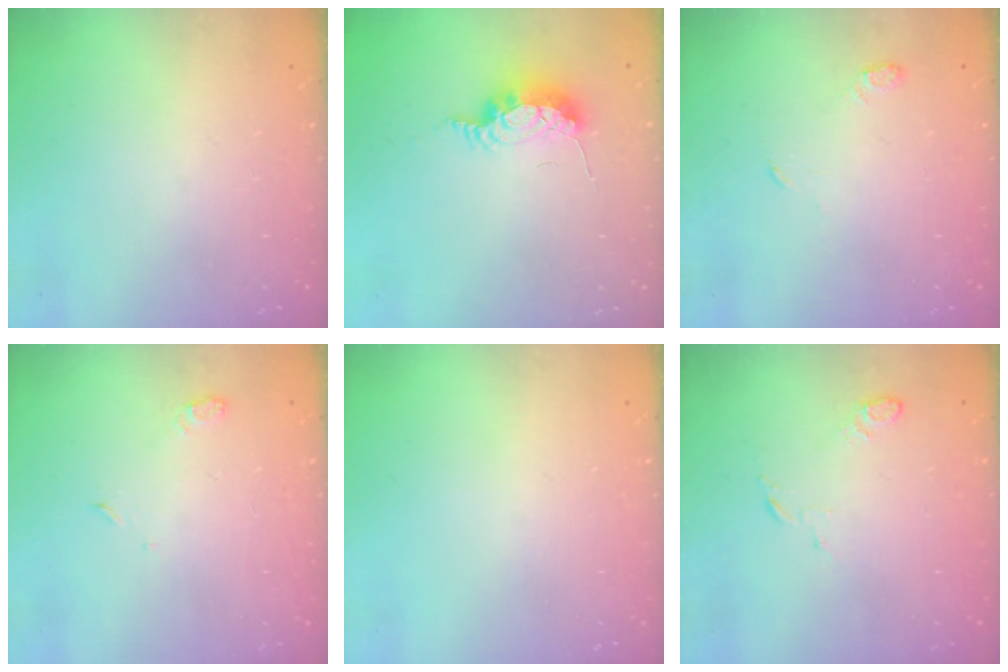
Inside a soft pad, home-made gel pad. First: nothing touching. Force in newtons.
{"total": 7.5, "press": 7.4, "slide": 0.8}
{"total": 3.6, "press": 3.5, "slide": 0.7}
{"total": 3.3, "press": 3.3, "slide": 0.6}
{"total": 0.0}
{"total": 4.1, "press": 4.0, "slide": 0.9}